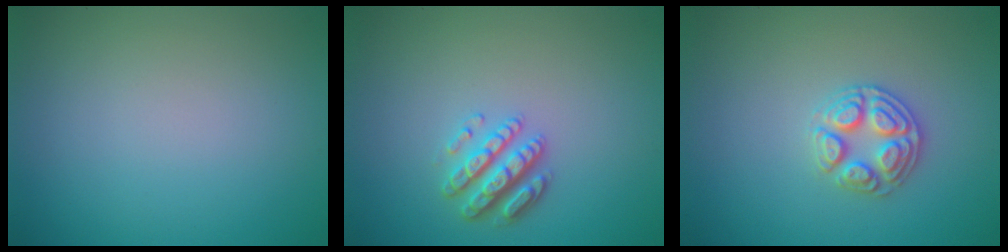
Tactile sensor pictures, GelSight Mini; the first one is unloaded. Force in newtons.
{"total": 2.9, "press": 2.8, "slide": 1.1}
{"total": 2.9, "press": 2.9, "slide": 0.1}